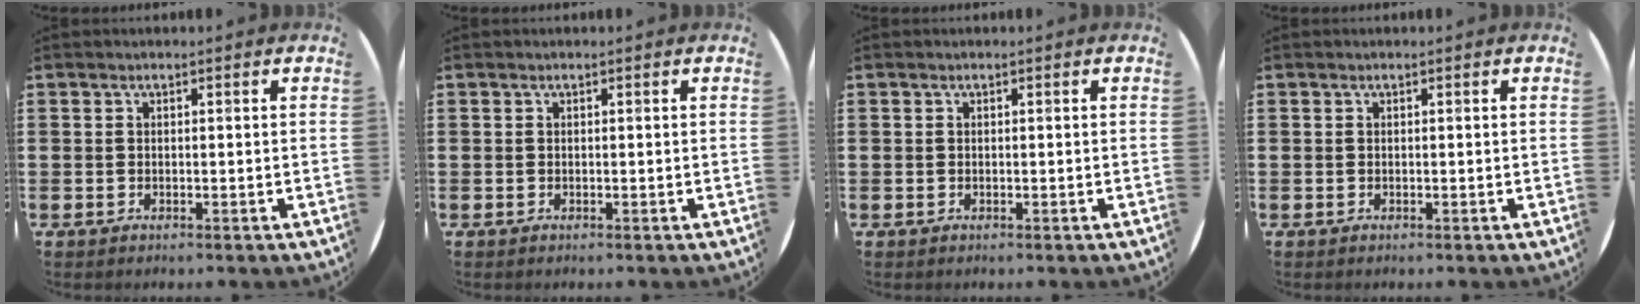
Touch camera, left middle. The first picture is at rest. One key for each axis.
{"total": 0.0}
{"total": 0.0}
{"total": 0.0}